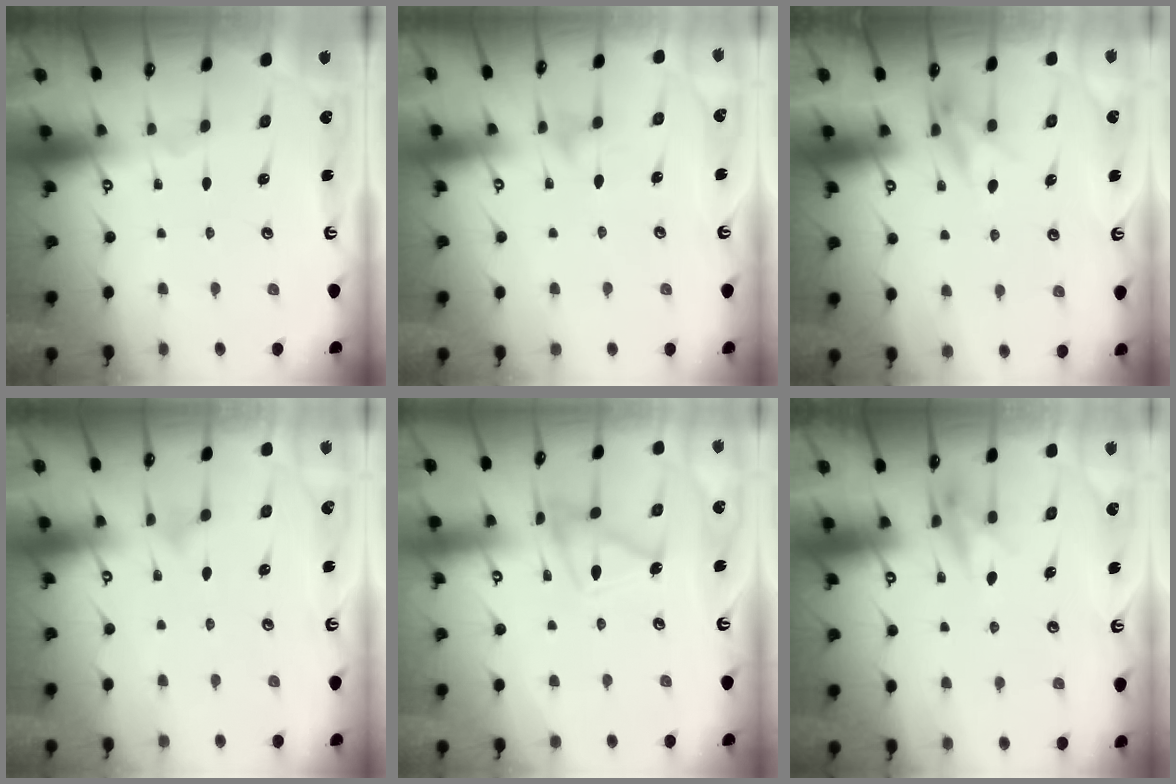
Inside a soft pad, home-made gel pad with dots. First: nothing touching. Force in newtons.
{"total": 6.3, "press": 6.3, "slide": 0.4}
{"total": 8.5, "press": 8.4, "slide": 1.2}
{"total": 3.6, "press": 3.5, "slide": 0.4}
{"total": 12.7, "press": 12.7, "slide": 0.9}
{"total": 6.0, "press": 6.0, "slide": 0.6}